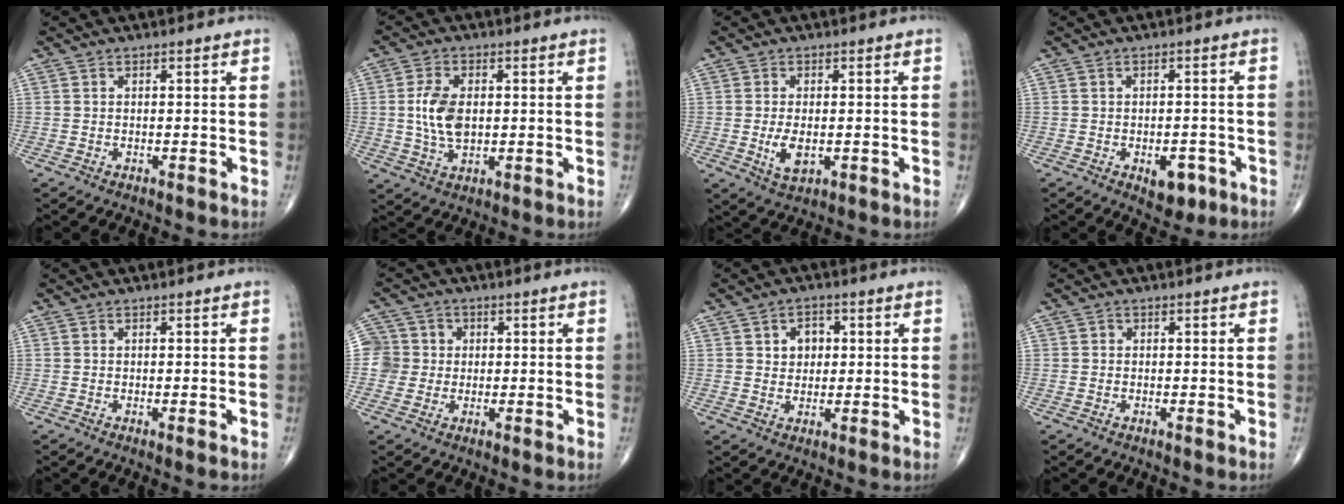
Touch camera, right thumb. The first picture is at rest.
{"total": 7.8, "force": [0.4, 4.5, 6.4], "torque": [-0.125, -0.003, 0.009]}
{"total": 5.0, "force": [-0.9, 2.5, 4.2], "torque": [-0.079, -0.009, -0.011]}
{"total": 5.3, "force": [-2.3, 3.0, 3.7], "torque": [-0.034, 0.009, -0.023]}
{"total": 0.8, "force": [-0.2, 0.1, 0.7], "torque": [-0.014, -0.002, -0.003]}
{"total": 5.8, "force": [0.3, 5.7, 0.6], "torque": [0.018, 0.011, -0.002]}
{"total": 4.4, "force": [1.1, 3.5, 2.5], "torque": [-0.014, -0.001, 0.014]}
{"total": 0.5, "force": [0.0, 0.5, 0.1], "torque": [0.002, 0.002, -0.002]}